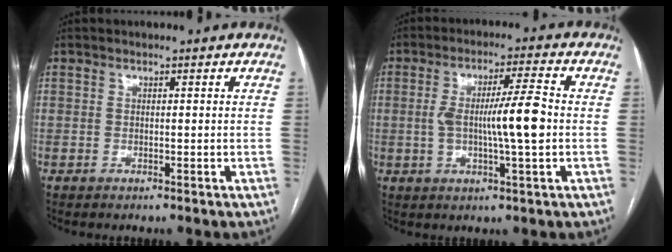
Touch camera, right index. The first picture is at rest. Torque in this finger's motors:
{"motor_torque": [0.37, -0.06, 0.27, 0.10]}